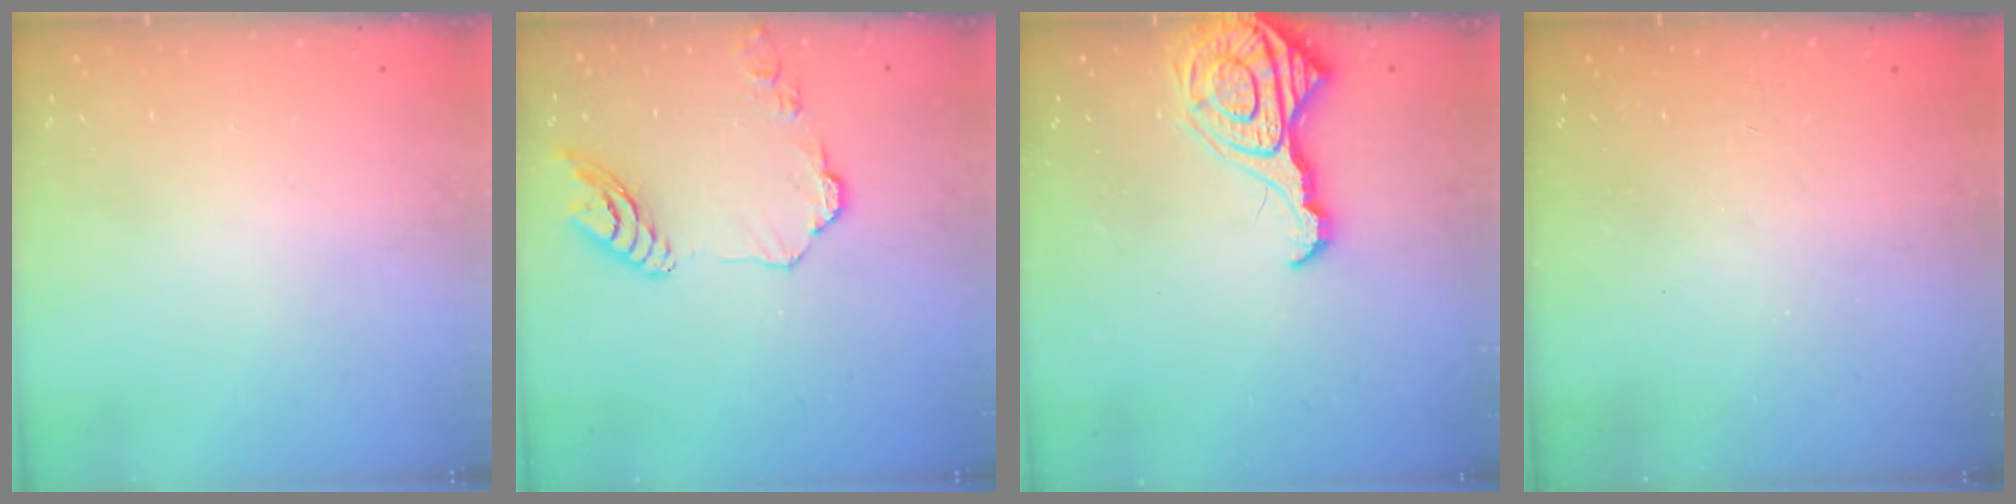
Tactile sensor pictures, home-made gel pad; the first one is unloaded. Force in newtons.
{"total": 11.4, "press": 11.4, "slide": 0.9}
{"total": 12.8, "press": 12.8, "slide": 1.3}
{"total": 0.0}